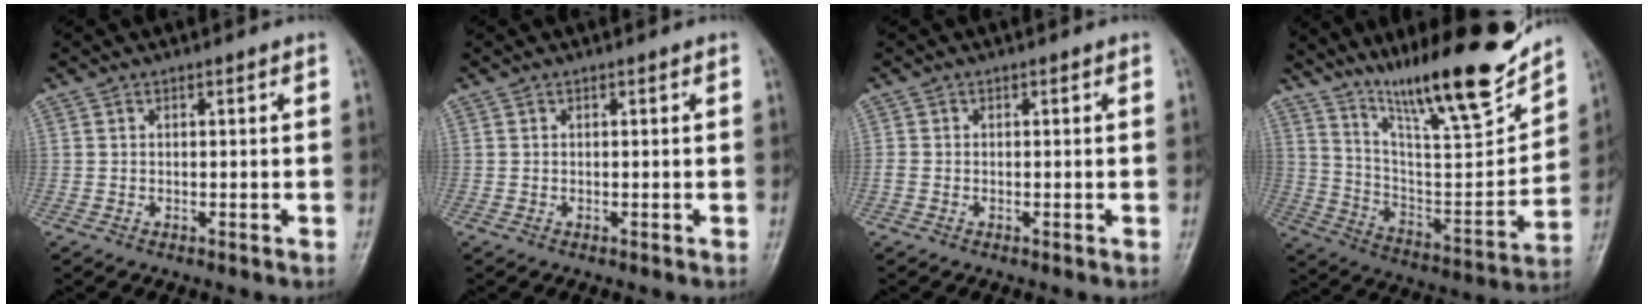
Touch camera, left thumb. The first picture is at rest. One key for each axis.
{"total": 0.0}
{"total": 1.0, "fx": -0.4, "fy": 0.7, "fz": 0.7, "tx": -0.019, "ty": -0.002, "tz": -0.012}
{"total": 23.0, "fx": 17.2, "fy": 4.1, "fz": 14.7, "tx": -0.208, "ty": -0.088, "tz": 0.293}